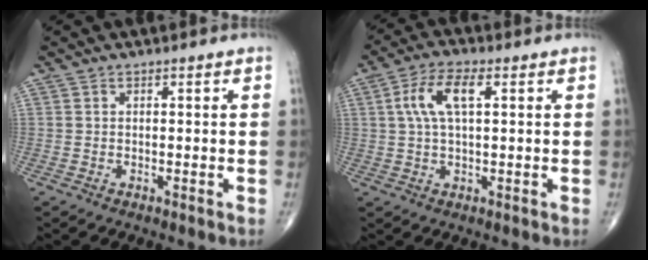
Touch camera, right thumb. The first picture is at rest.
{"total": 7.7, "force": [2.0, 3.1, 6.8], "torque": [-0.142, 0.014, 0.035]}